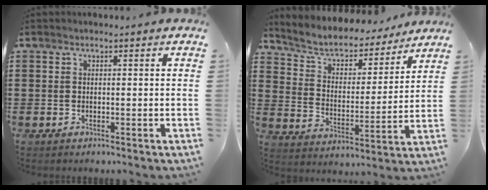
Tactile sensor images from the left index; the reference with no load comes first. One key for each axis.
{"total": 4.7, "fx": 4.0, "fy": 2.1, "fz": 1.4, "tx": -0.053, "ty": -0.028, "tz": 0.060}